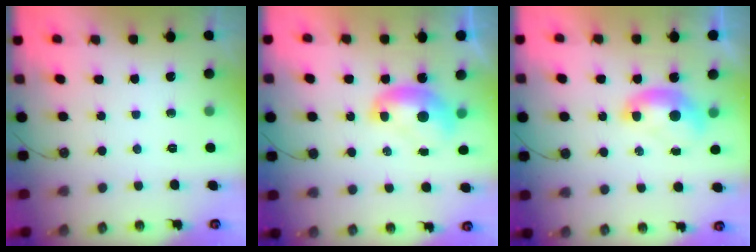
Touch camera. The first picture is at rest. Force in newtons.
{"total": 1.8, "press": 1.8, "slide": 0.2}
{"total": 1.3, "press": 1.3, "slide": 0.3}